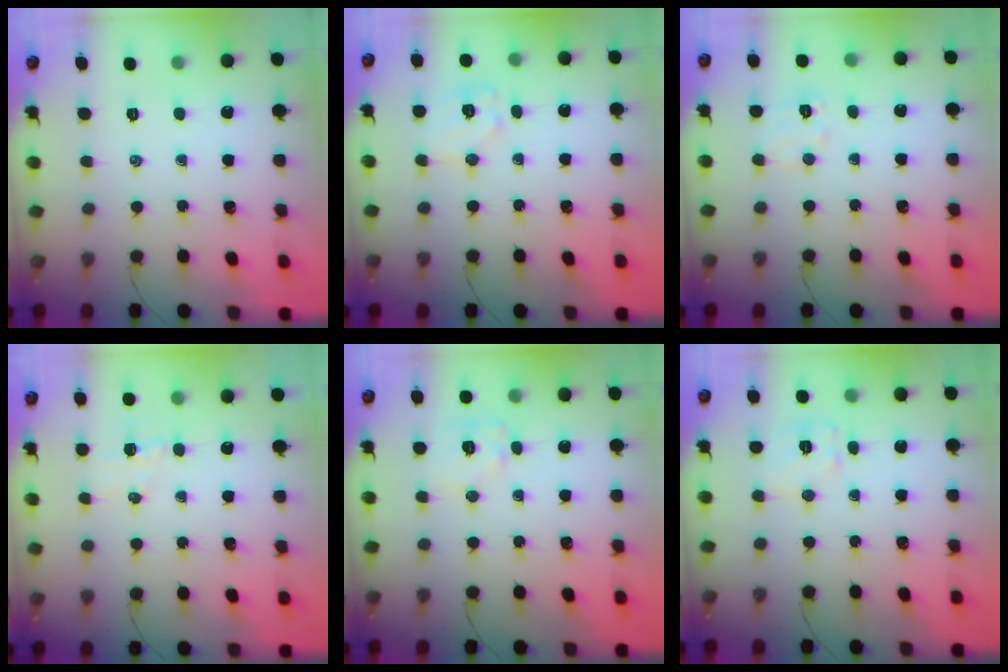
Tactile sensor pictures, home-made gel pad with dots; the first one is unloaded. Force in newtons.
{"total": 9.4, "press": 9.4, "slide": 0.3}
{"total": 6.8, "press": 6.6, "slide": 1.4}
{"total": 4.3, "press": 4.2, "slide": 1.0}
{"total": 8.4, "press": 8.4, "slide": 0.6}
{"total": 6.8, "press": 6.7, "slide": 0.6}